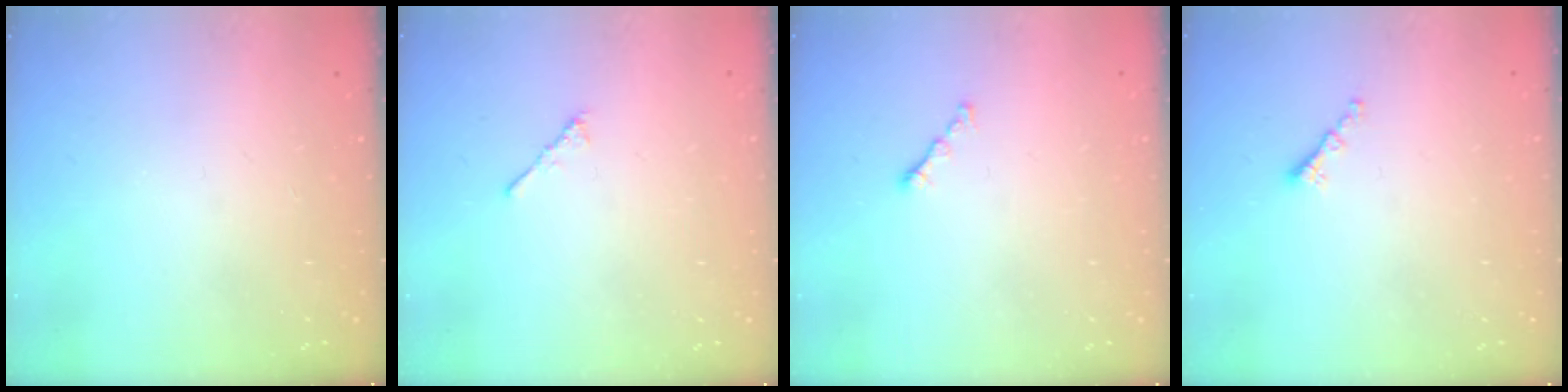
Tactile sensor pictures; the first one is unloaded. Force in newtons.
{"total": 2.3, "press": 2.2, "slide": 0.6}
{"total": 0.8, "press": 0.7, "slide": 0.4}
{"total": 1.3, "press": 1.2, "slide": 0.5}